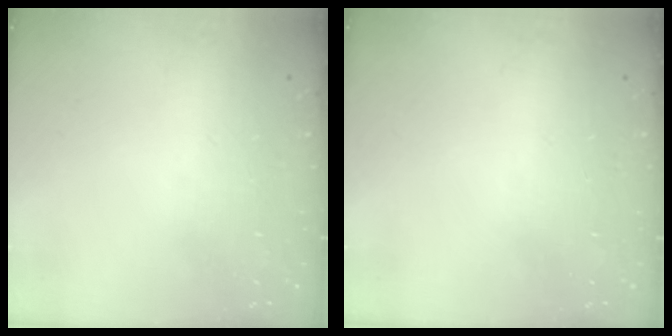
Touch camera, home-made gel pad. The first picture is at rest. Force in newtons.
{"total": 0.0}